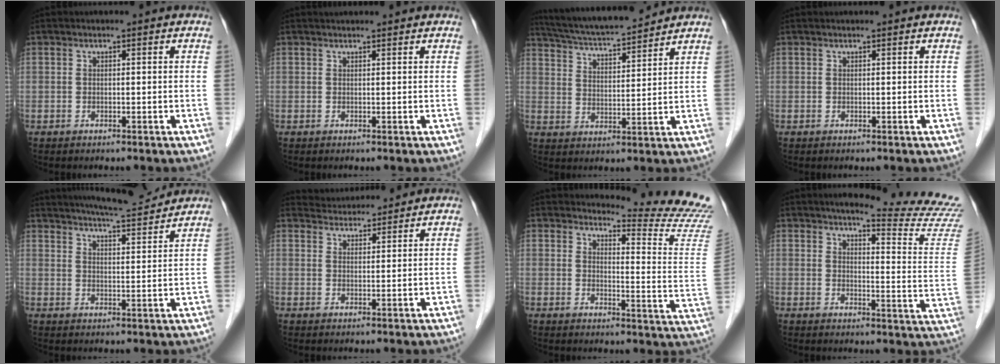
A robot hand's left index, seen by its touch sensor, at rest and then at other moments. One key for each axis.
{"total": 3.3, "fx": 3.1, "fy": 0.2, "fz": 1.1, "tx": -0.013, "ty": 0.027, "tz": 0.041}
{"total": 13.3, "fx": 12.2, "fy": 0.9, "fz": 5.1, "tx": -0.099, "ty": 0.010, "tz": 0.202}
{"total": 1.0, "fx": 0.9, "fy": 0.0, "fz": 0.4, "tx": -0.006, "ty": 0.019, "tz": 0.017}
{"total": 11.5, "fx": 10.7, "fy": 0.5, "fz": 4.0, "tx": -0.070, "ty": 0.000, "tz": 0.150}
{"total": 6.2, "fx": 6.1, "fy": 0.8, "fz": 0.4, "tx": -0.012, "ty": 0.028, "tz": 0.089}
{"total": 13.3, "fx": 13.1, "fy": -2.4, "fz": 0.7, "tx": -0.013, "ty": -0.142, "tz": 0.139}
{"total": 16.1, "fx": 15.3, "fy": -1.4, "fz": 4.6, "tx": -0.062, "ty": -0.114, "tz": 0.166}